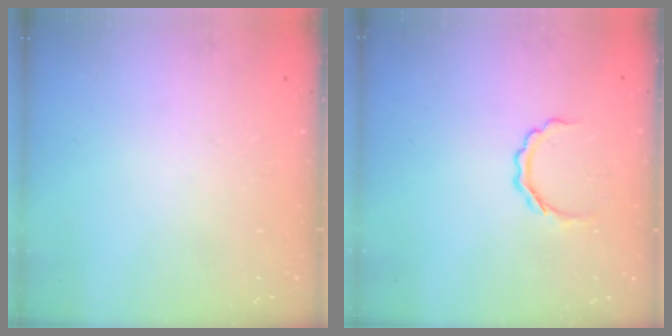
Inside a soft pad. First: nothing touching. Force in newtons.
{"total": 4.1, "press": 4.1, "slide": 0.7}